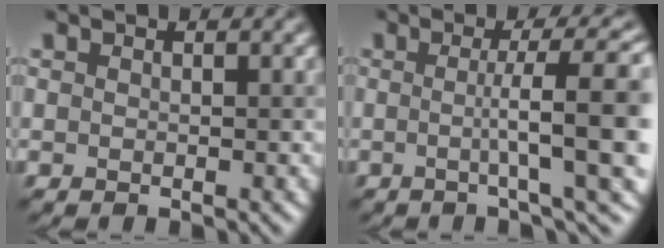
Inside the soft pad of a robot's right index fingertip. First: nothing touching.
{"total": 8.9, "force": [0.5, 1.5, 8.7], "torque": [-0.106, 0.016, 0.010]}